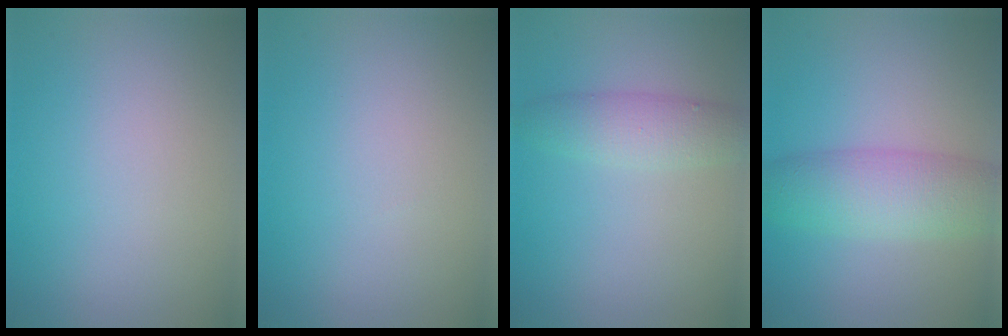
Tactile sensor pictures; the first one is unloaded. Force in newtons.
{"total": 0.0}
{"total": 2.9, "press": 2.9, "slide": 0.0}
{"total": 5.5, "press": 5.5, "slide": 0.1}